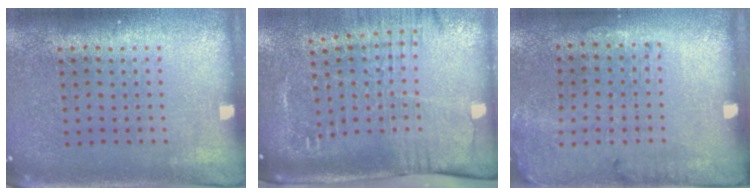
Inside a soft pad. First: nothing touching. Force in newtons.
{"total": 2.7, "press": 2.2, "slide": 1.7}
{"total": 1.7, "press": 1.2, "slide": 1.2}